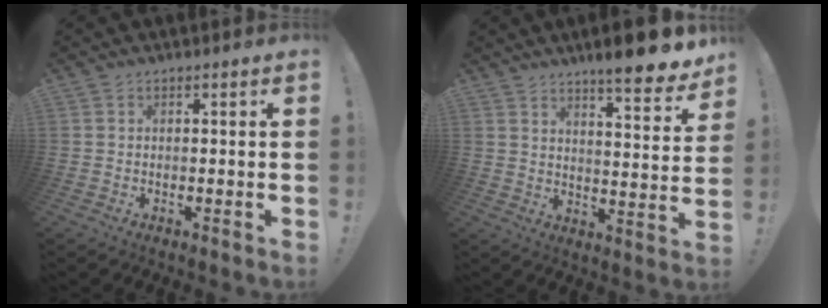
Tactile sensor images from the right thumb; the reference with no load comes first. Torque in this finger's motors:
{"motor_torque": [-0.41, 1.83, 1.27, 0.78, 0.06]}